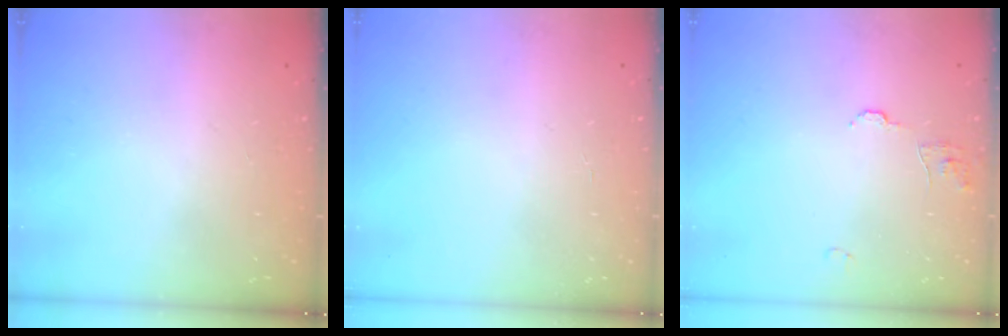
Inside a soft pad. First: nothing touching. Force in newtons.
{"total": 2.5, "press": 2.5, "slide": 0.3}
{"total": 8.0, "press": 8.0, "slide": 0.6}